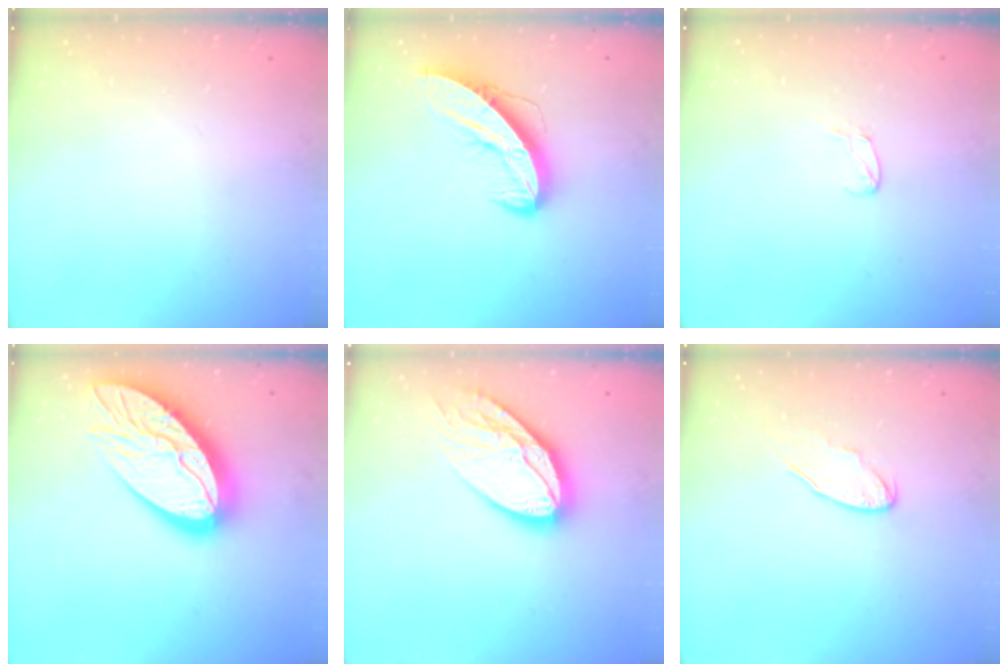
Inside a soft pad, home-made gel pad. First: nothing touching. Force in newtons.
{"total": 11.2, "press": 11.1, "slide": 1.0}
{"total": 4.0, "press": 4.0, "slide": 0.3}
{"total": 22.3, "press": 22.2, "slide": 2.0}
{"total": 16.2, "press": 16.1, "slide": 0.7}
{"total": 6.8, "press": 6.8, "slide": 0.6}